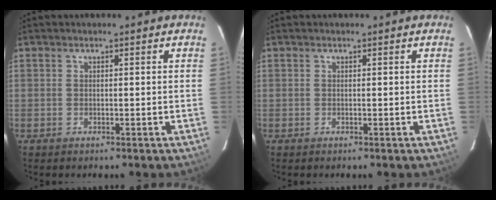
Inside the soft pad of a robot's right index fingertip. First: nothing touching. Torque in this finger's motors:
{"motor_torque": [0.00, 0.00, 0.01, 0.00]}